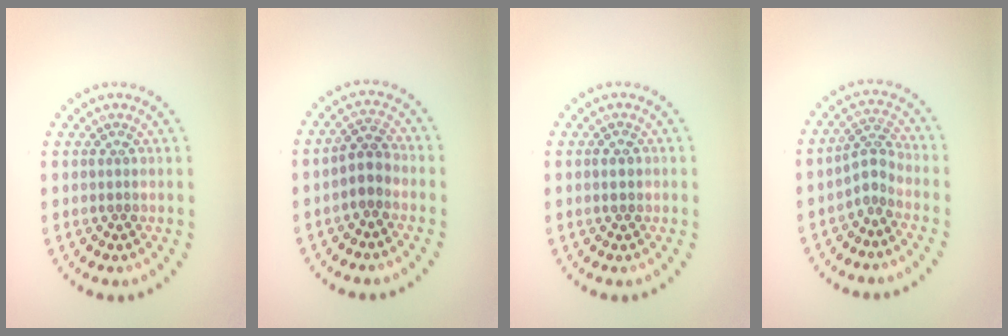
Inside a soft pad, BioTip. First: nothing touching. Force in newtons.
{"total": 2.3, "press": 2.1, "slide": 0.9}
{"total": 1.1, "press": 1.1, "slide": 0.2}
{"total": 2.2, "press": 1.5, "slide": 1.6}